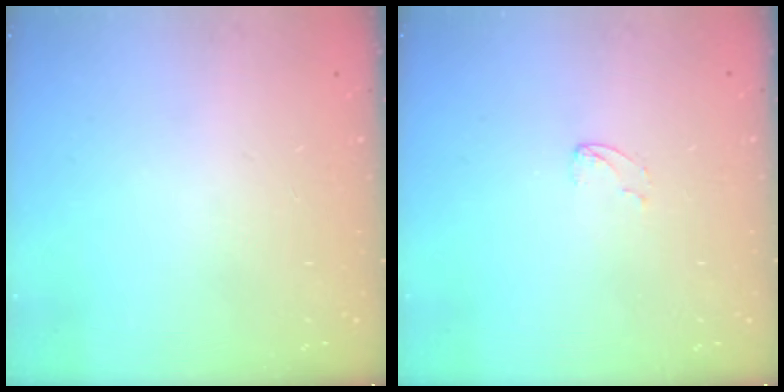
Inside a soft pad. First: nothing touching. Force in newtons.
{"total": 2.4, "press": 2.4, "slide": 0.2}